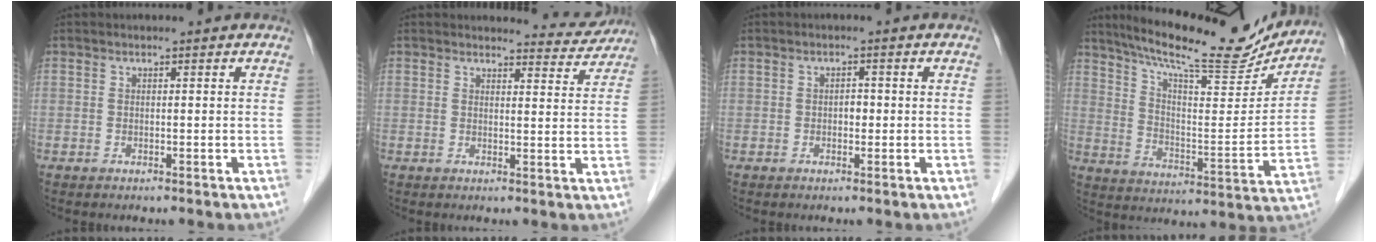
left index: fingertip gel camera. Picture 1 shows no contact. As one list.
[{"total": 4.4, "force": [4.3, 0.5, -0.6], "torque": [0.006, -0.022, 0.041]}, {"total": 1.3, "force": [-0.3, 0.8, 0.9], "torque": [-0.011, 0.001, -0.006]}, {"total": 20.3, "force": [18.2, 2.7, 8.6], "torque": [-0.145, -0.023, 0.267]}]